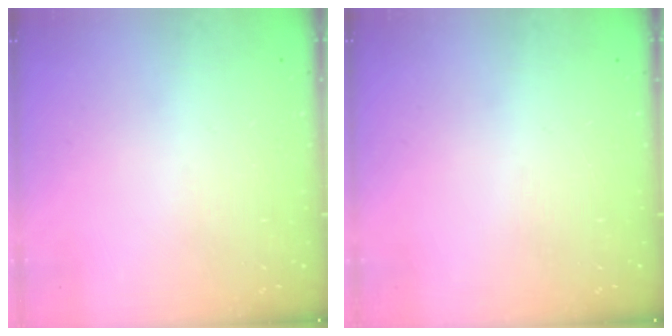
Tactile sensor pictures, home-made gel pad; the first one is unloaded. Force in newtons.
{"total": 0.0}